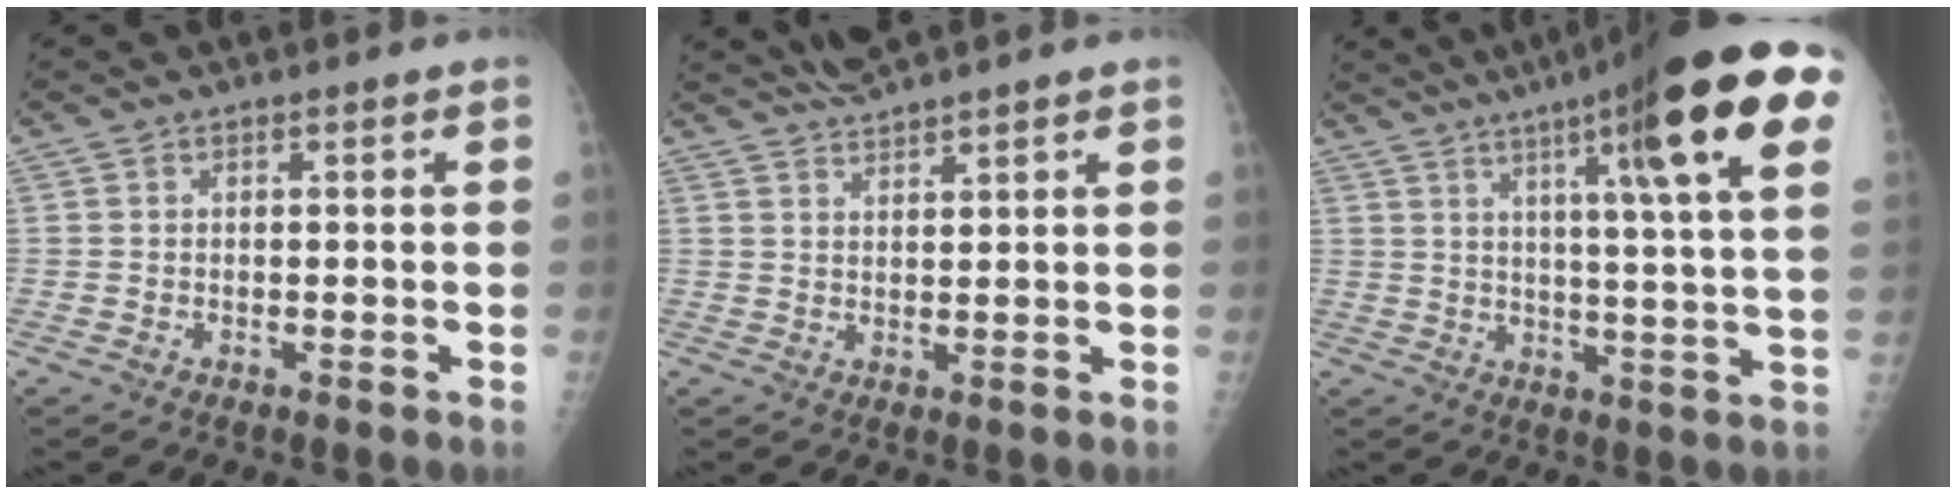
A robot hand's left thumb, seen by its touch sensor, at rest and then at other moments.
{"total": 4.5, "force": [4.3, -0.1, 1.6], "torque": [-0.029, 0.001, 0.083]}
{"total": 24.0, "force": [11.2, 2.8, 21.0], "torque": [-0.295, -0.018, 0.147]}